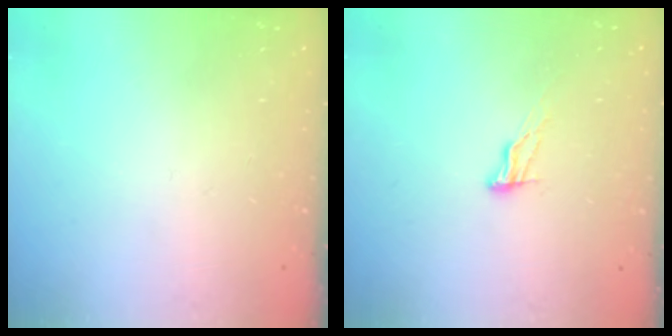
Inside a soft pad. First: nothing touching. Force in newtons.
{"total": 5.1, "press": 5.1, "slide": 0.5}